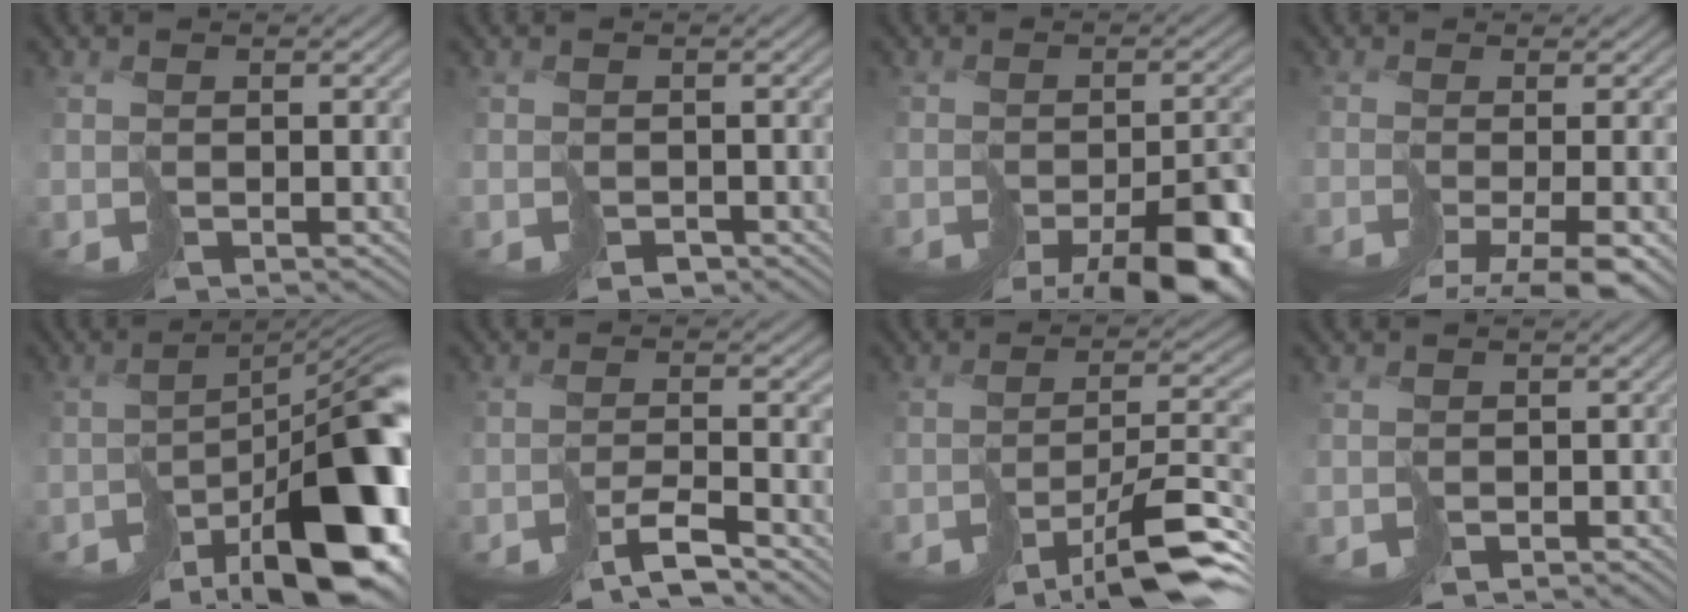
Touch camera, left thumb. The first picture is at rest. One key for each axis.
{"total": 1.7, "fx": -1.3, "fy": 1.0, "fz": 0.5, "tx": 0.002, "ty": -0.003, "tz": -0.022}
{"total": 12.7, "fx": -9.3, "fy": 4.2, "fz": 7.6, "tx": -0.108, "ty": -0.028, "tz": -0.101}
{"total": 9.4, "fx": -6.3, "fy": 1.9, "fz": 6.8, "tx": -0.093, "ty": -0.018, "tz": -0.060}
{"total": 16.1, "fx": -8.6, "fy": 5.4, "fz": 12.4, "tx": -0.152, "ty": -0.016, "tz": -0.122}
{"total": 5.0, "fx": -4.2, "fy": 0.1, "fz": 2.8, "tx": -0.038, "ty": 0.004, "tz": -0.071}
{"total": 10.8, "fx": -7.3, "fy": 2.3, "fz": 7.6, "tx": -0.115, "ty": -0.006, "tz": -0.116}
{"total": 2.0, "fx": -1.4, "fy": 1.5, "fz": 0.1, "tx": 0.009, "ty": -0.006, "tz": -0.027}